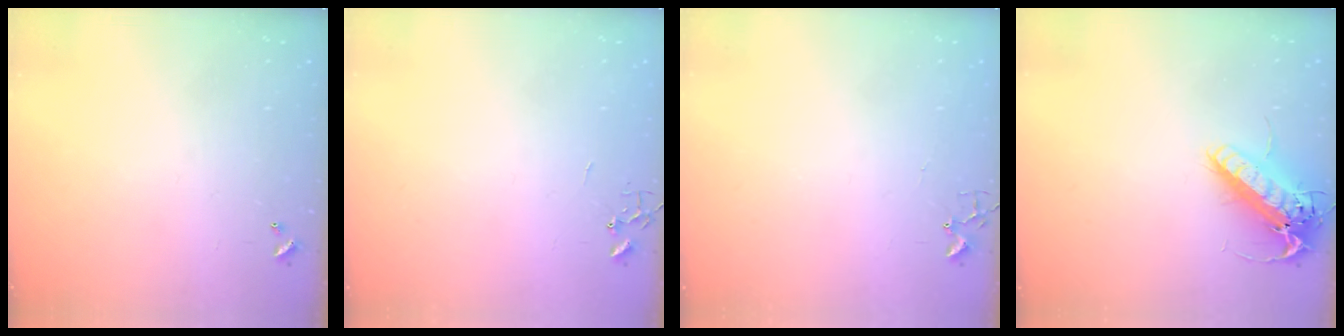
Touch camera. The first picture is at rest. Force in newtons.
{"total": 0.0}
{"total": 2.4, "press": 2.4, "slide": 0.3}
{"total": 17.1, "press": 16.8, "slide": 3.3}